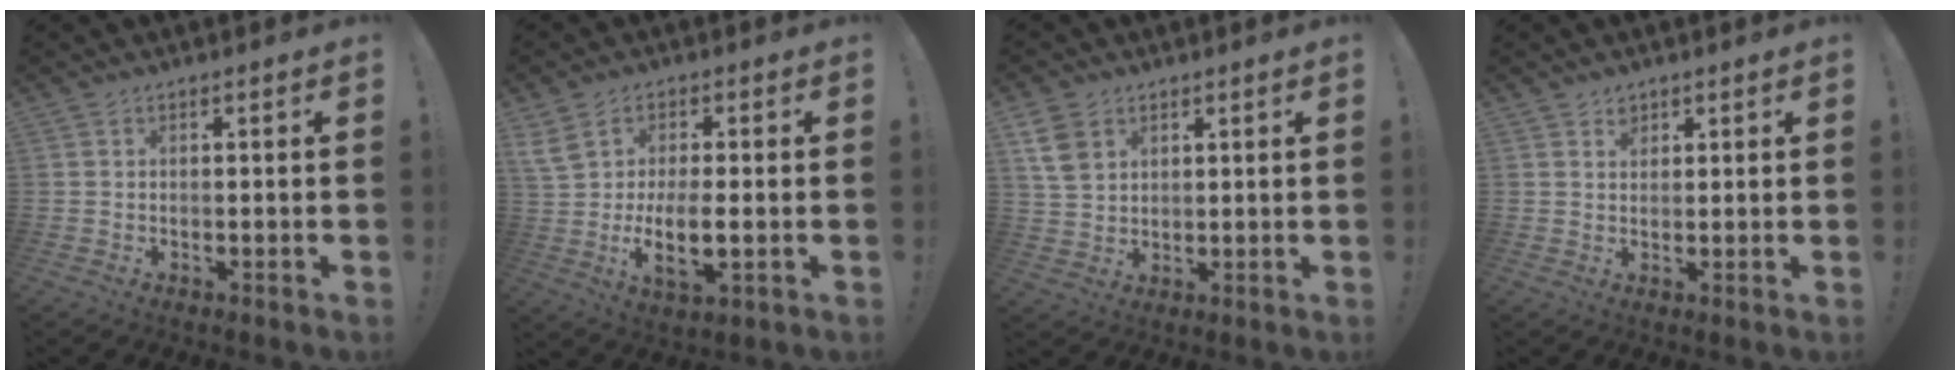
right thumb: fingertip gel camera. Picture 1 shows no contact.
{"total": 10.1, "force": [0.0, 4.4, 9.1], "torque": [-0.180, -0.019, -0.003]}
{"total": 7.8, "force": [3.9, 5.6, 3.8], "torque": [-0.068, -0.007, 0.077]}
{"total": 2.4, "force": [1.6, 1.8, 0.4], "torque": [0.004, -0.010, 0.026]}